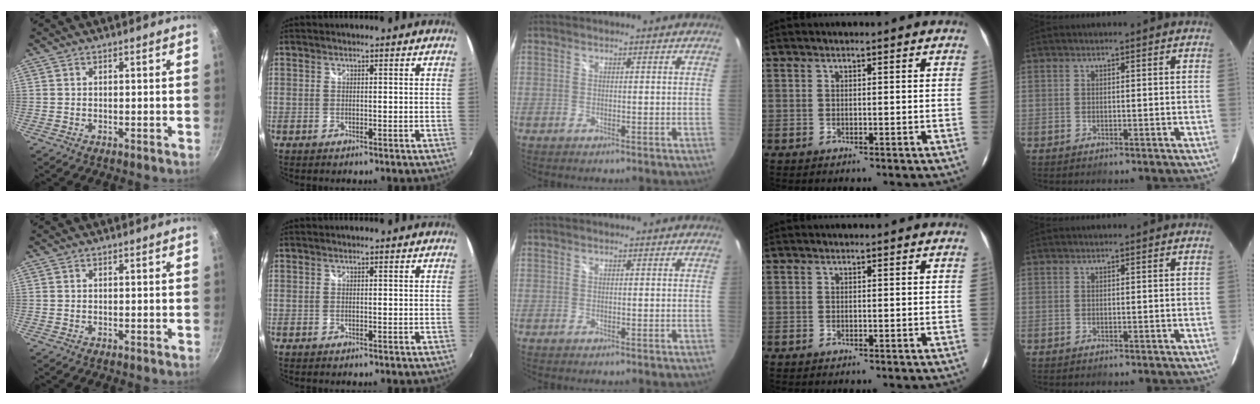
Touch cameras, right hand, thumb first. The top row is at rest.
{}